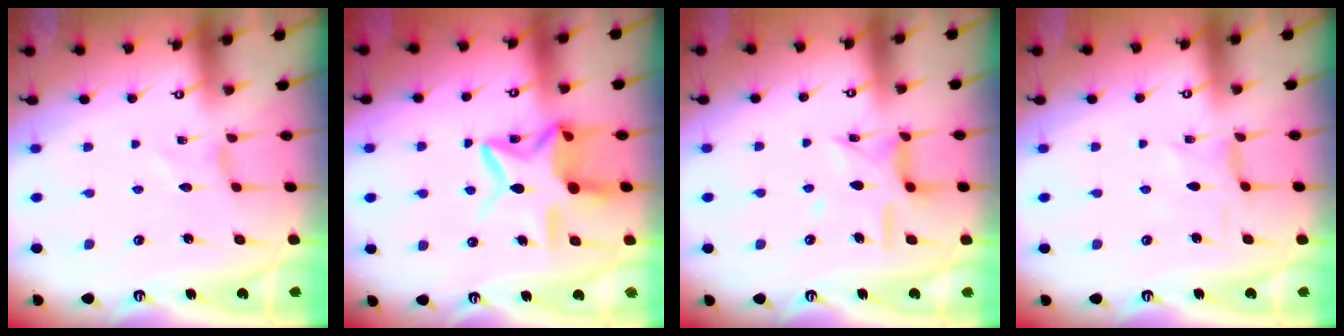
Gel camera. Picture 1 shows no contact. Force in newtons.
{"total": 13.9, "press": 13.9, "slide": 1.0}
{"total": 10.6, "press": 10.6, "slide": 0.9}
{"total": 0.8, "press": 0.8, "slide": 0.3}